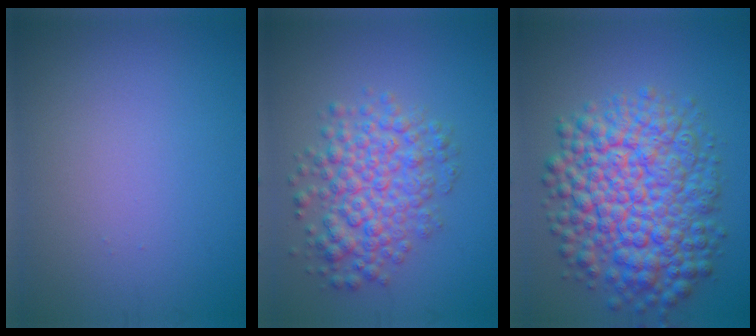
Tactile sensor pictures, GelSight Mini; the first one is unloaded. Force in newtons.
{"total": 5.7, "press": 5.7, "slide": 0.1}
{"total": 10.8, "press": 10.8, "slide": 0.3}